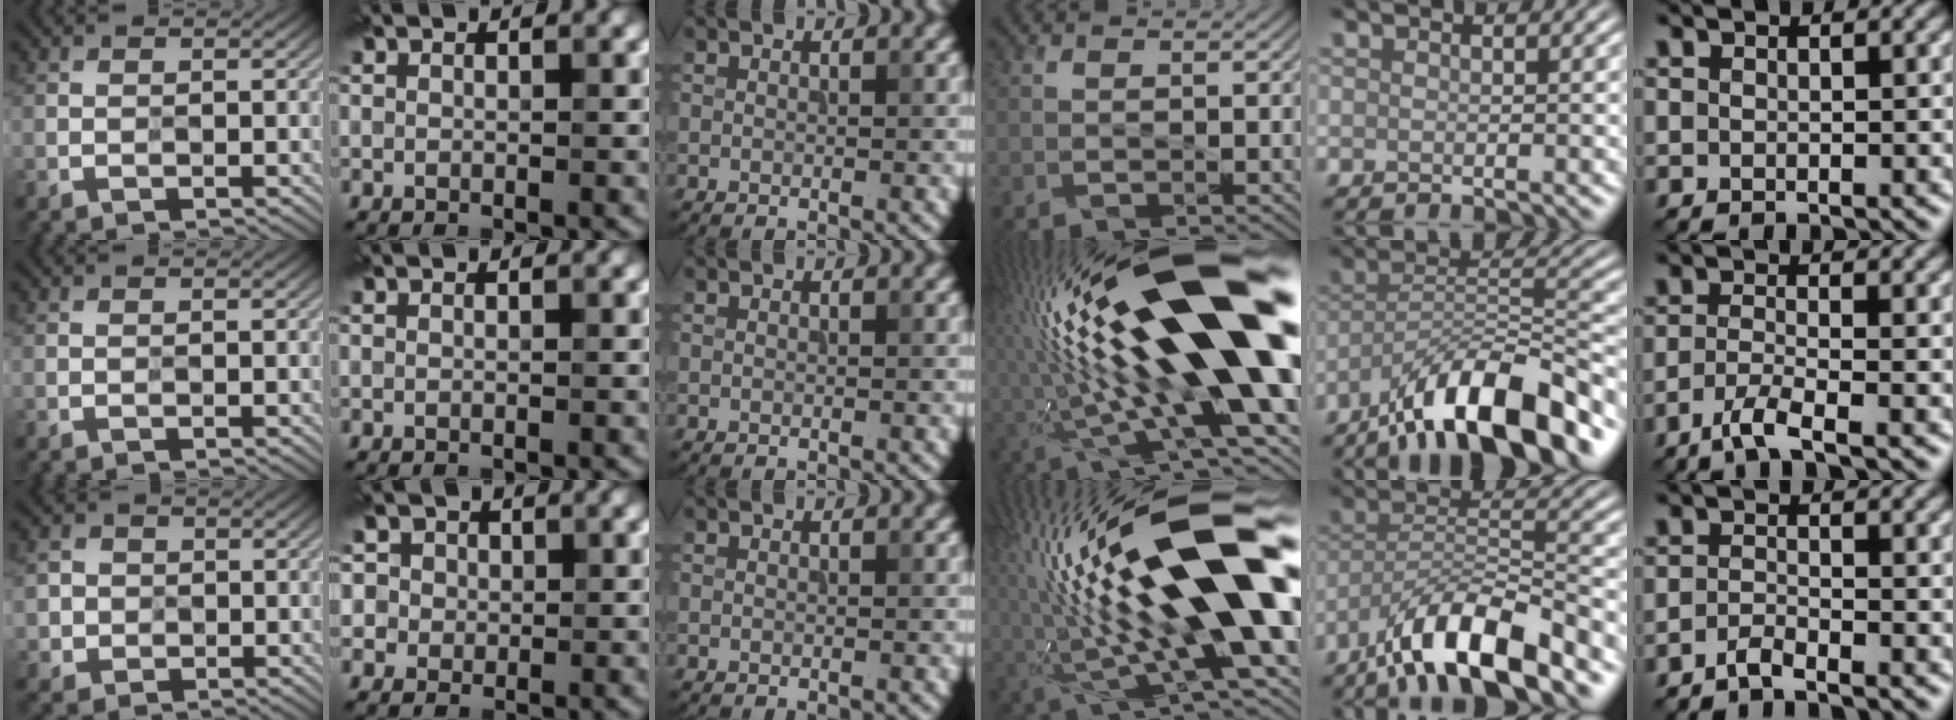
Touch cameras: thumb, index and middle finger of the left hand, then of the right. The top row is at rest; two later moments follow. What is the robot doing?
{"motion": "wipe", "object": "glass cup"}